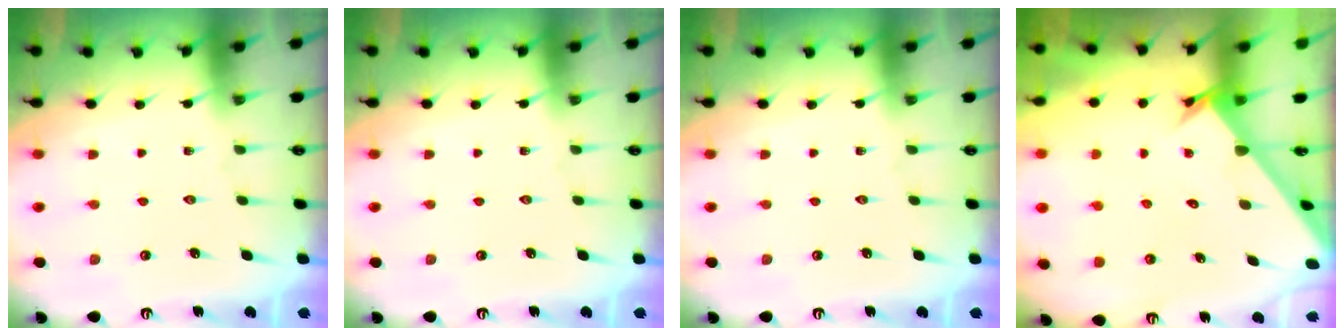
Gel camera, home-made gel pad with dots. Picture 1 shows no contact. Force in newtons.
{"total": 0.0}
{"total": 0.0}
{"total": 2.4, "press": 2.4, "slide": 0.2}